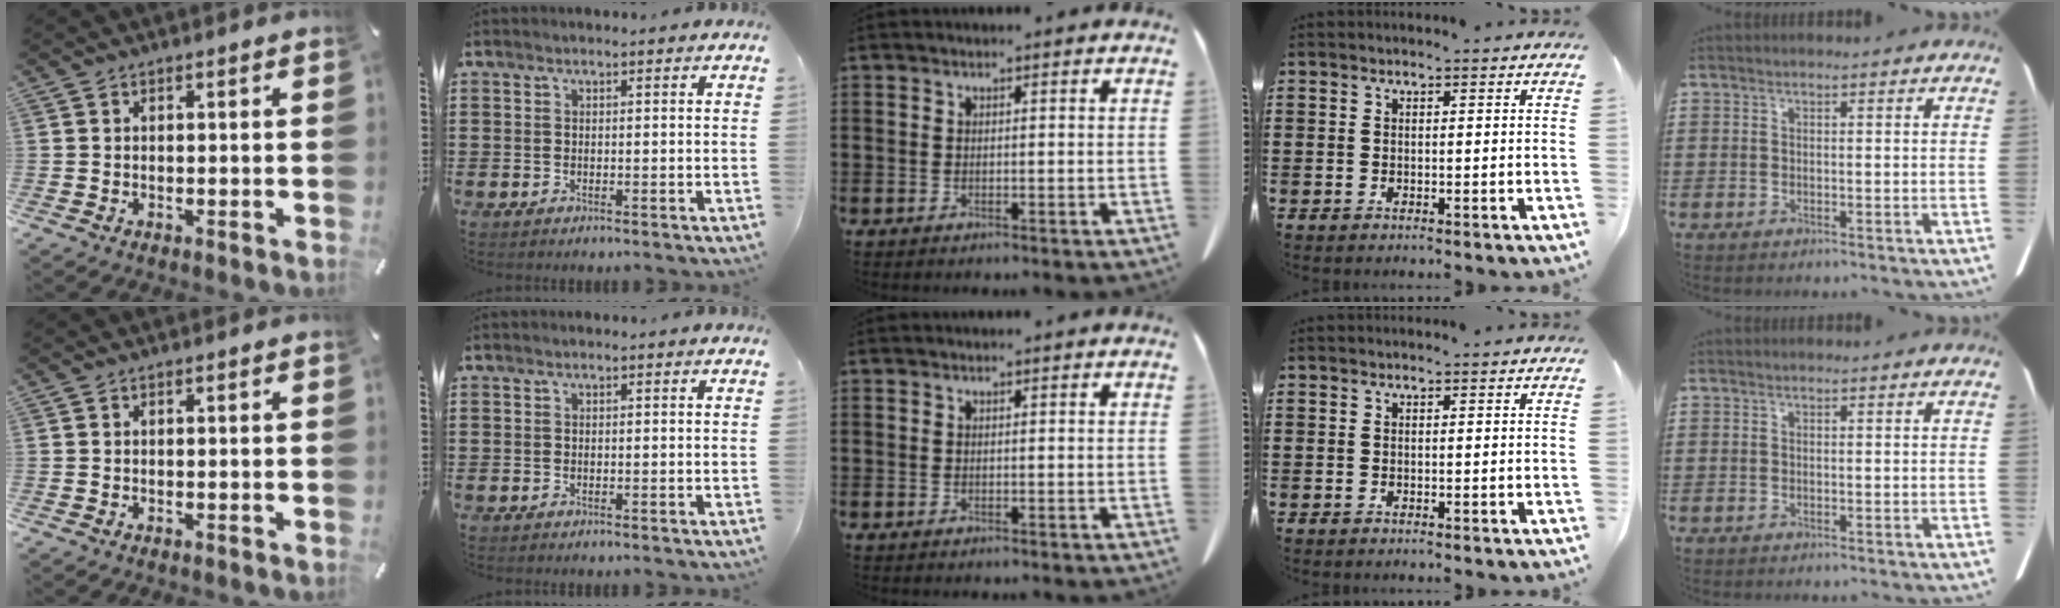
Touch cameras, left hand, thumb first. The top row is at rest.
{}